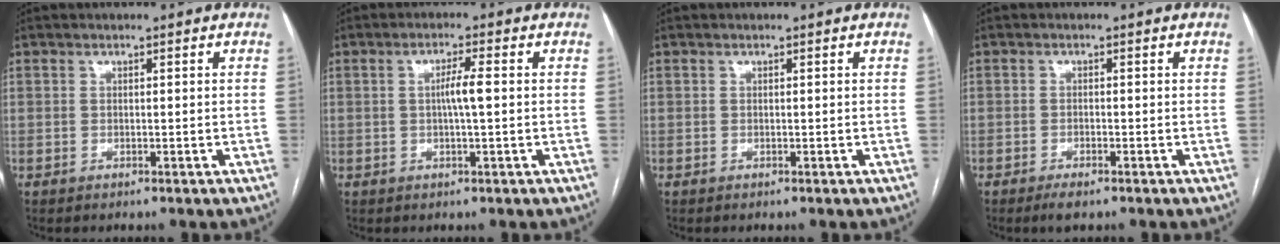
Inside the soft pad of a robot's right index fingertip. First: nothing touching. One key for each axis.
{"total": 3.5, "fx": 0.1, "fy": 0.0, "fz": 3.5, "tx": -0.064, "ty": 0.000, "tz": 0.001}
{"total": 0.0}
{"total": 2.3, "fx": -1.6, "fy": 0.6, "fz": 1.6, "tx": -0.029, "ty": -0.003, "tz": -0.026}